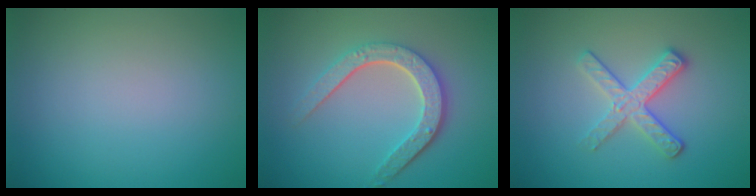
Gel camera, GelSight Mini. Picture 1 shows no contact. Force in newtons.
{"total": 4.8, "press": 3.7, "slide": 3.0}
{"total": 3.2, "press": 2.8, "slide": 1.5}